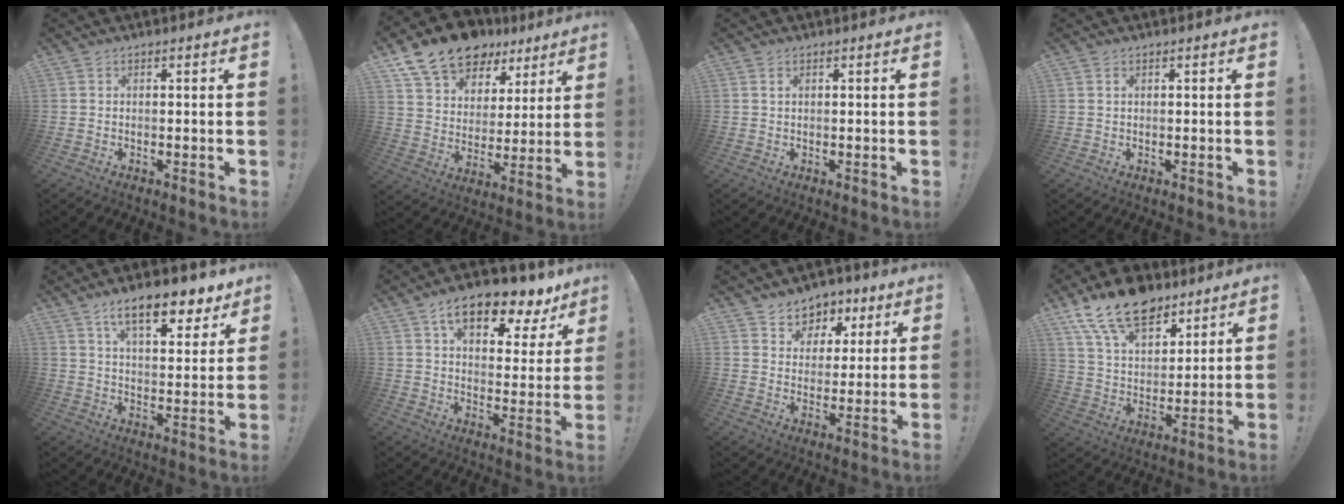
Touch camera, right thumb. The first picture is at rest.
{"total": 16.0, "force": [11.7, 9.2, 6.0], "torque": [-0.096, -0.083, 0.212]}
{"total": 0.9, "force": [0.4, 0.4, 0.7], "torque": [-0.010, 0.000, 0.006]}
{"total": 0.6, "force": [0.3, 0.3, 0.4], "torque": [-0.012, 0.003, 0.006]}
{"total": 13.7, "force": [9.0, 4.8, 9.1], "torque": [-0.134, -0.051, 0.151]}
{"total": 14.4, "force": [9.1, 6.2, 9.2], "torque": [-0.137, -0.057, 0.152]}
{"total": 6.8, "force": [3.7, 5.7, 0.8], "torque": [-0.006, -0.030, 0.073]}
{"total": 17.5, "force": [12.1, 9.4, 8.4], "torque": [-0.148, -0.076, 0.223]}